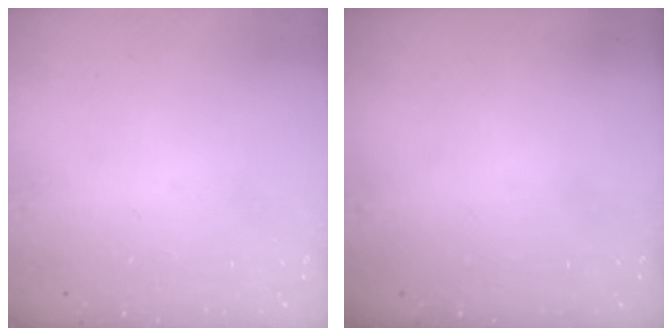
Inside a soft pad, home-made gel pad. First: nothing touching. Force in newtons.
{"total": 0.0}